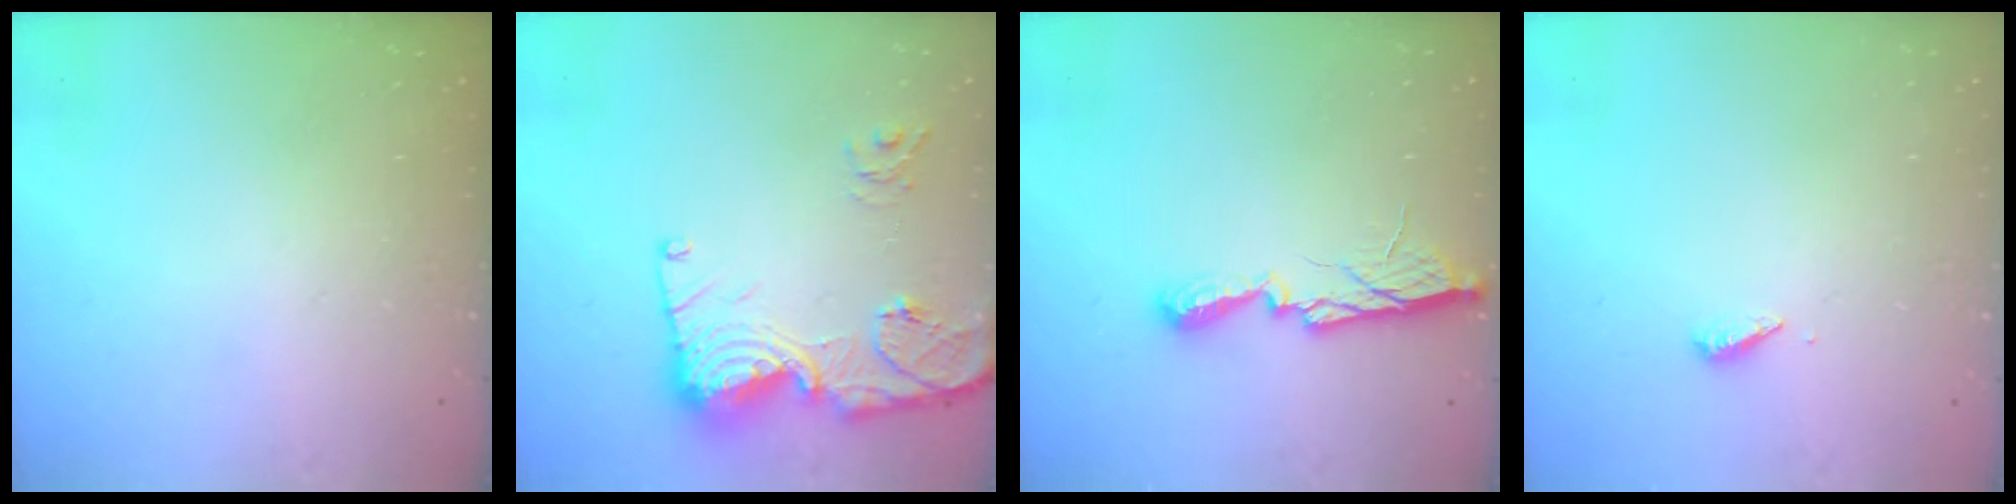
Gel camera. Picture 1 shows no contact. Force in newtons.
{"total": 17.1, "press": 17.0, "slide": 1.9}
{"total": 9.7, "press": 9.7, "slide": 0.9}
{"total": 2.8, "press": 2.8, "slide": 0.2}